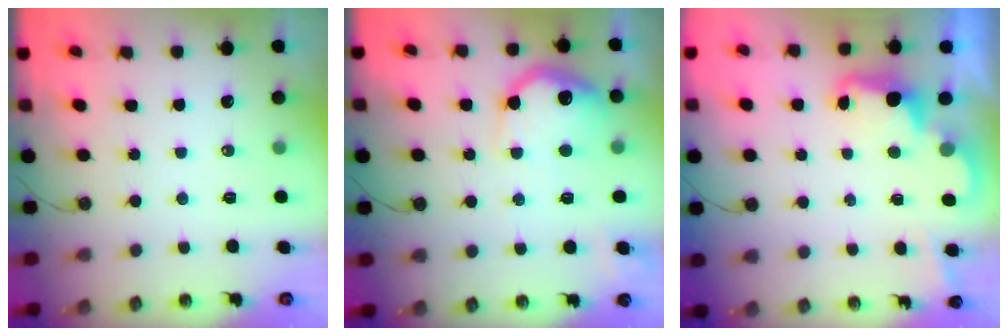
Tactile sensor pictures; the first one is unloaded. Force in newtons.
{"total": 17.7, "press": 17.7, "slide": 1.1}
{"total": 2.4, "press": 2.4, "slide": 0.6}